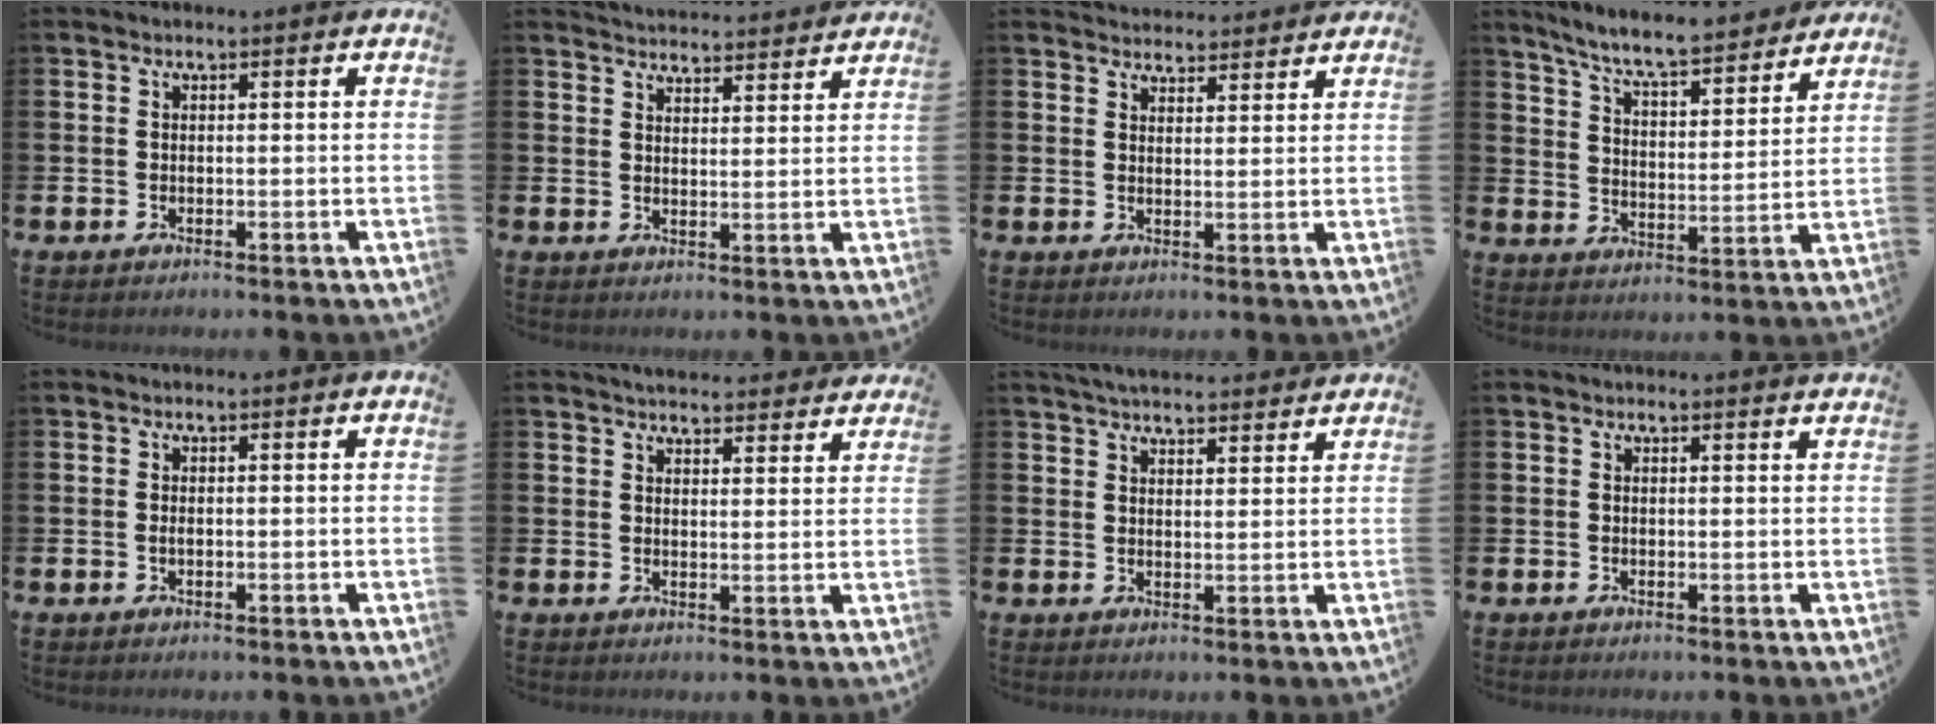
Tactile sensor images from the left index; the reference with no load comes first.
{"total": 4.2, "force": [4.2, 0.2, -0.2], "torque": [-0.002, -0.029, 0.076]}
{"total": 3.5, "force": [3.4, 0.8, -0.2], "torque": [0.008, -0.022, 0.061]}
{"total": 7.9, "force": [7.4, 0.7, 2.6], "torque": [-0.071, -0.056, 0.127]}
{"total": 0.6, "force": [0.0, 0.3, 0.6], "torque": [-0.012, 0.003, -0.001]}
{"total": 4.2, "force": [4.1, 0.6, 0.4], "torque": [-0.011, -0.024, 0.074]}
{"total": 4.5, "force": [4.4, 0.5, 0.7], "torque": [-0.021, -0.021, 0.080]}
{"total": 0.8, "force": [0.8, -0.1, 0.1], "torque": [0.011, -0.006, 0.013]}